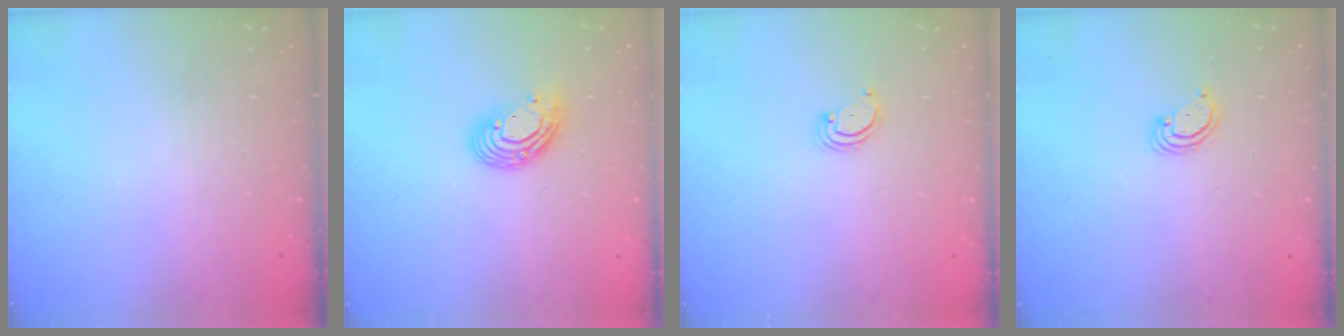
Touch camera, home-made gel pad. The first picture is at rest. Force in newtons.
{"total": 9.8, "press": 9.8, "slide": 0.6}
{"total": 2.5, "press": 2.5, "slide": 0.3}
{"total": 2.8, "press": 2.8, "slide": 0.3}